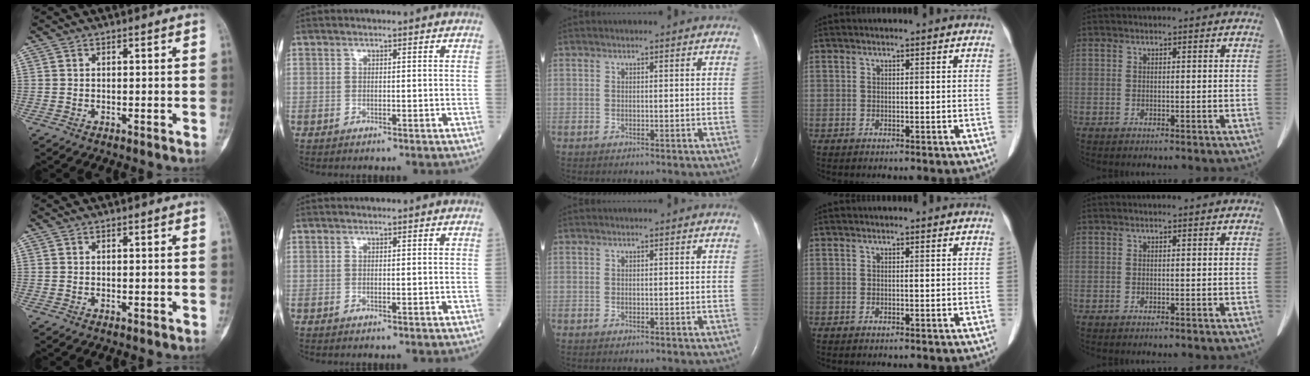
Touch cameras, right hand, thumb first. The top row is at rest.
{}